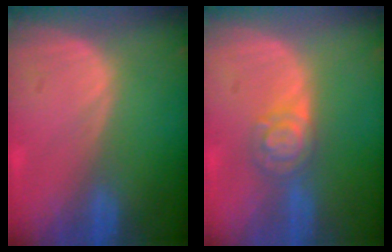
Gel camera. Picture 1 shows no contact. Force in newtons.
{"total": 4.9, "press": 4.3, "slide": 2.4}